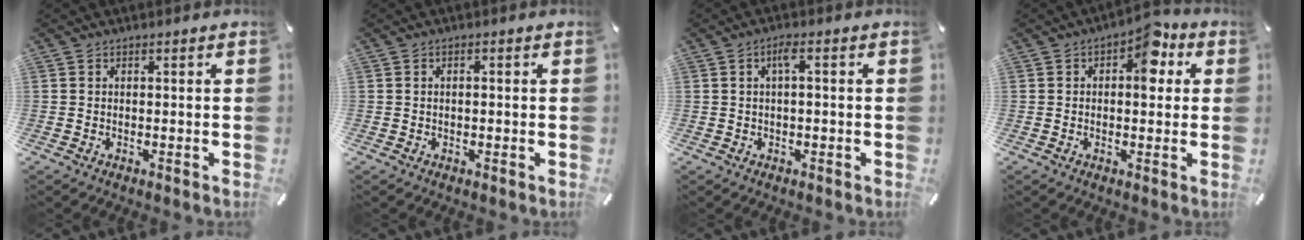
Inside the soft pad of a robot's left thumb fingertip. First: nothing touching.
{"total": 1.0, "force": [-0.1, 0.4, 0.9], "torque": [-0.017, 0.002, -0.003]}
{"total": 3.3, "force": [0.4, 0.8, 3.2], "torque": [-0.062, 0.007, 0.005]}
{"total": 8.4, "force": [2.7, 4.7, 6.4], "torque": [-0.072, -0.012, 0.039]}